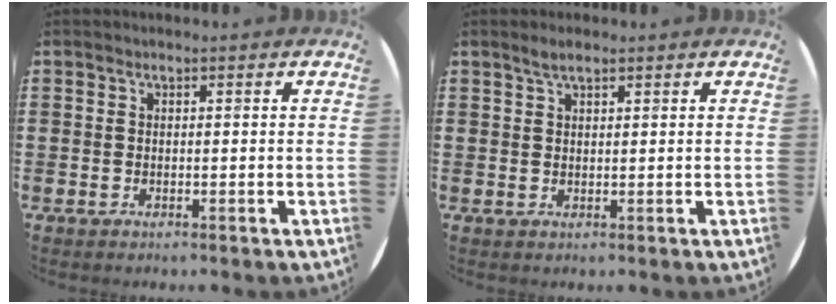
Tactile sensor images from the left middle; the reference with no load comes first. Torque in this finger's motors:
{"motor_torque": [0.33, -0.28, 0.02, 0.00]}